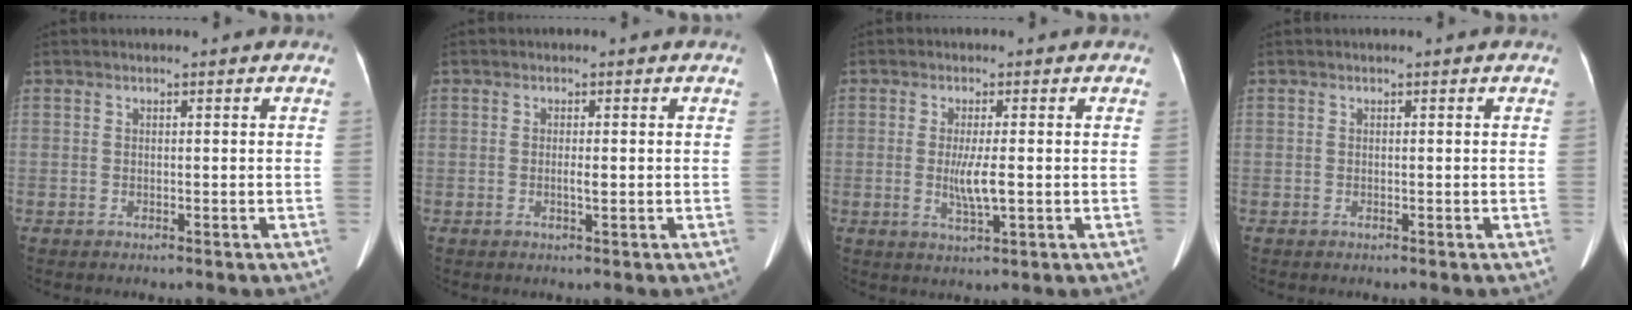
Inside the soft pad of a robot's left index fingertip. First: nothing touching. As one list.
[{"total": 1.3, "force": [-0.2, 0.1, 1.3], "torque": [-0.025, -0.001, -0.003]}, {"total": 4.2, "force": [-0.4, 0.3, 4.1], "torque": [-0.084, -0.009, -0.004]}, {"total": 0.0}]